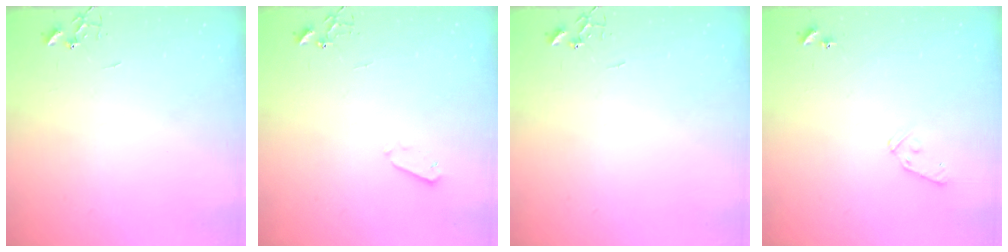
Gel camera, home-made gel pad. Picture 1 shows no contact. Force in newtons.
{"total": 3.3, "press": 3.2, "slide": 0.7}
{"total": 0.0}
{"total": 8.0, "press": 7.9, "slide": 0.7}